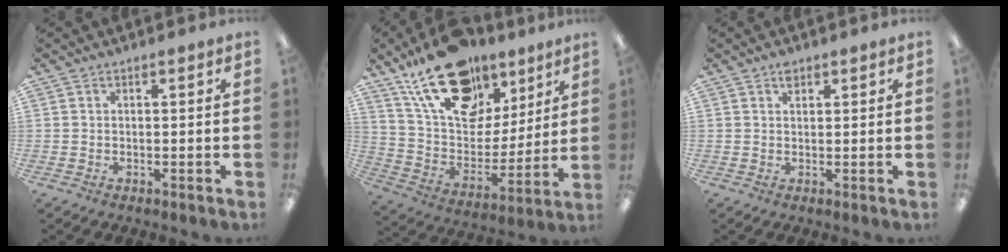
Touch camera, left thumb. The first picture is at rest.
{"total": 22.3, "force": [14.3, 12.6, 11.6], "torque": [-0.196, -0.072, 0.258]}
{"total": 1.8, "force": [1.3, 1.1, 0.8], "torque": [0.000, -0.006, 0.020]}